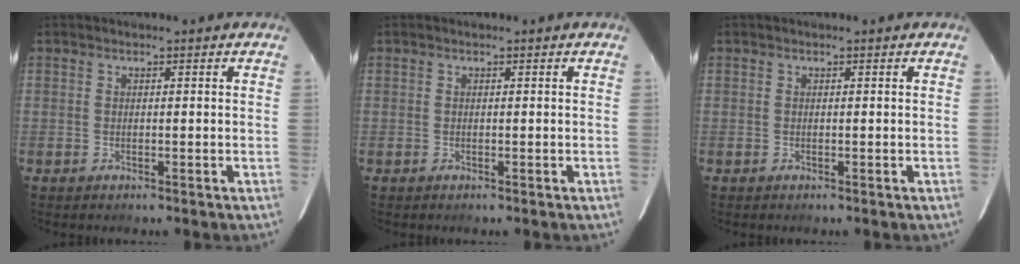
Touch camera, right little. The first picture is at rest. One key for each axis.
{"total": 0.0}
{"total": 0.0}